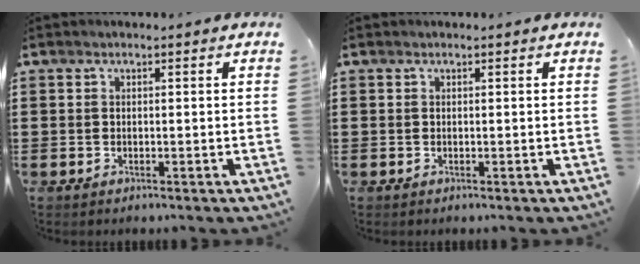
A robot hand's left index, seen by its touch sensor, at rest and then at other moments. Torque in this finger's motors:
{"motor_torque": [0.61, 0.70, 0.04, 0.01]}